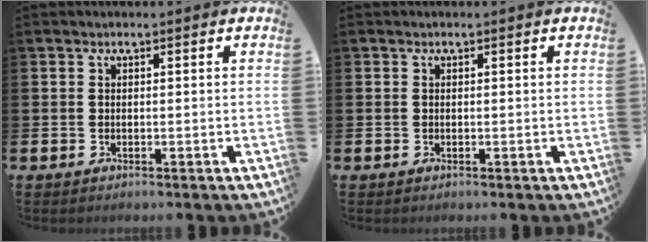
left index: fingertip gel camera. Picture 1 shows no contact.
{"total": 0.0}